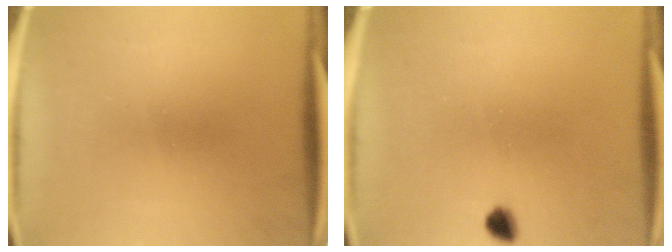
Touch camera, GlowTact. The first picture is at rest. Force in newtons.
{"total": 2.4}